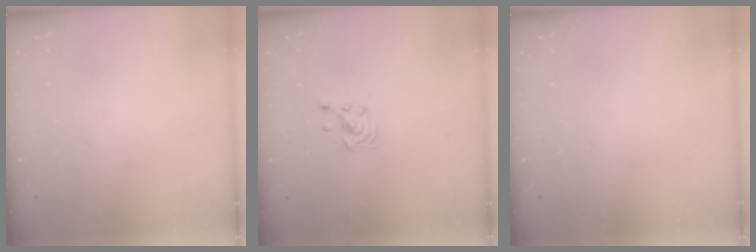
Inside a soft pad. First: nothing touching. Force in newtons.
{"total": 2.9, "press": 2.9, "slide": 0.3}
{"total": 0.0}